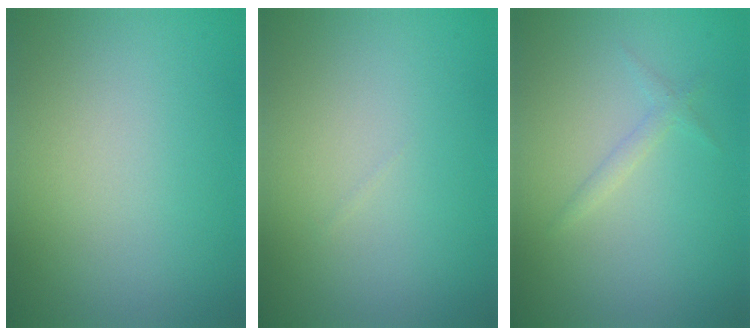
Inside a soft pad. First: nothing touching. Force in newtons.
{"total": 0.0}
{"total": 1.1, "press": 1.1, "slide": 0.1}